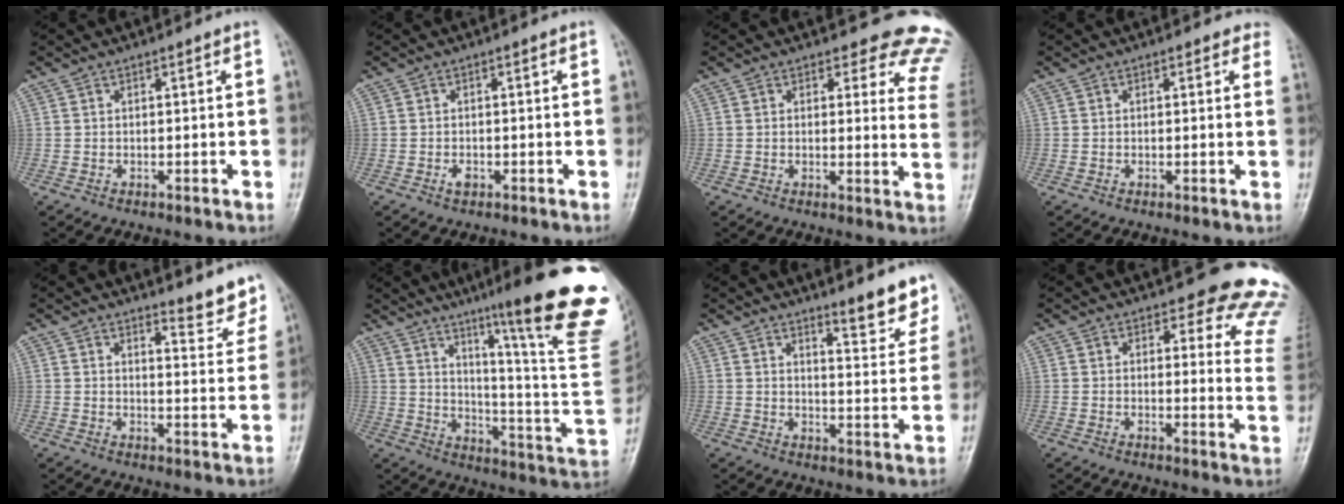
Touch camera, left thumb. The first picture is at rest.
{"total": 1.2, "force": [-0.5, 0.7, 0.9], "torque": [-0.012, 0.001, -0.008]}
{"total": 13.4, "force": [12.5, 4.3, 2.4], "torque": [0.038, -0.110, 0.092]}
{"total": 2.9, "force": [2.5, 1.4, 0.7], "torque": [0.019, -0.009, 0.005]}
{"total": 6.4, "force": [5.9, 1.3, 1.9], "torque": [-0.008, -0.057, 0.068]}
{"total": 29.0, "force": [16.2, 3.1, 23.8], "torque": [-0.267, -0.074, 0.235]}
{"total": 8.3, "force": [6.6, 1.7, 4.6], "torque": [-0.040, -0.054, 0.092]}
{"total": 15.3, "force": [14.2, 4.4, 3.6], "torque": [0.025, -0.131, 0.119]}